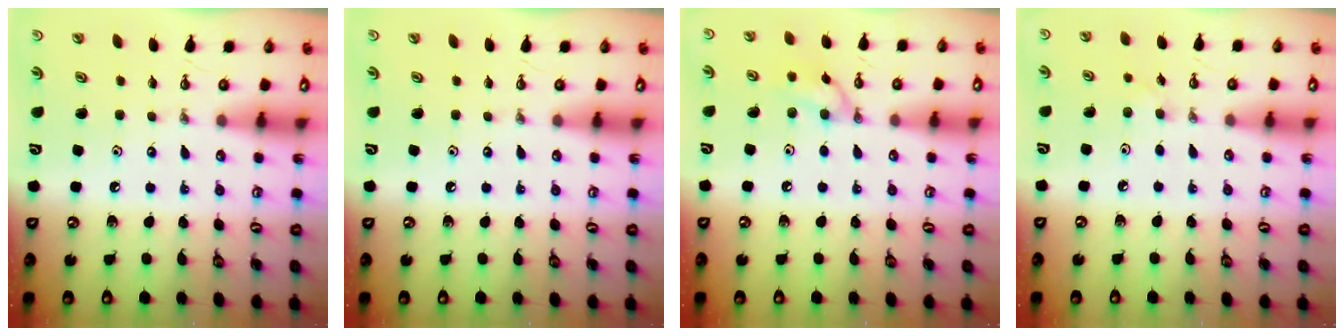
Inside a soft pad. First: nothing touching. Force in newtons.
{"total": 0.0}
{"total": 9.6, "press": 9.6, "slide": 0.1}
{"total": 4.6, "press": 4.4, "slide": 1.2}